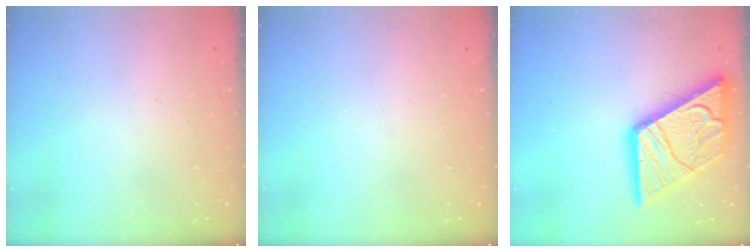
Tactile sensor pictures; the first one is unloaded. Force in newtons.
{"total": 0.0}
{"total": 22.7, "press": 22.6, "slide": 2.7}